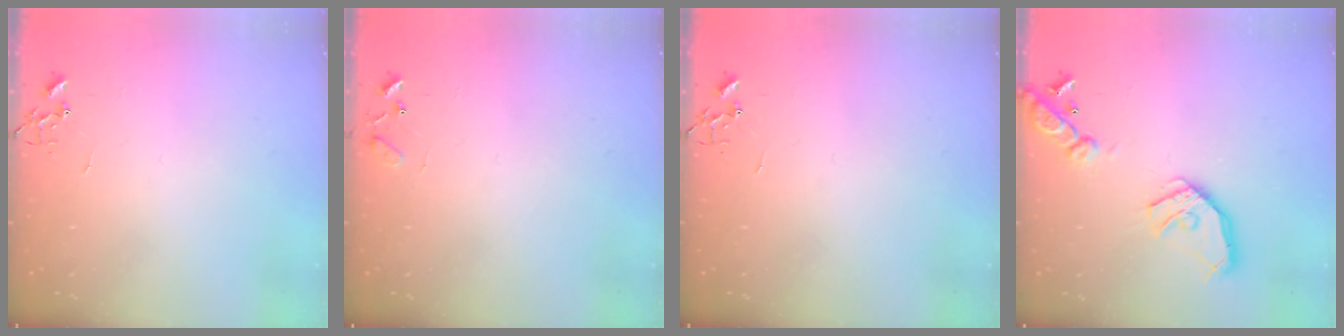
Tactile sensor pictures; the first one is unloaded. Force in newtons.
{"total": 7.6, "press": 7.5, "slide": 0.6}
{"total": 0.0}
{"total": 17.3, "press": 17.0, "slide": 2.8}